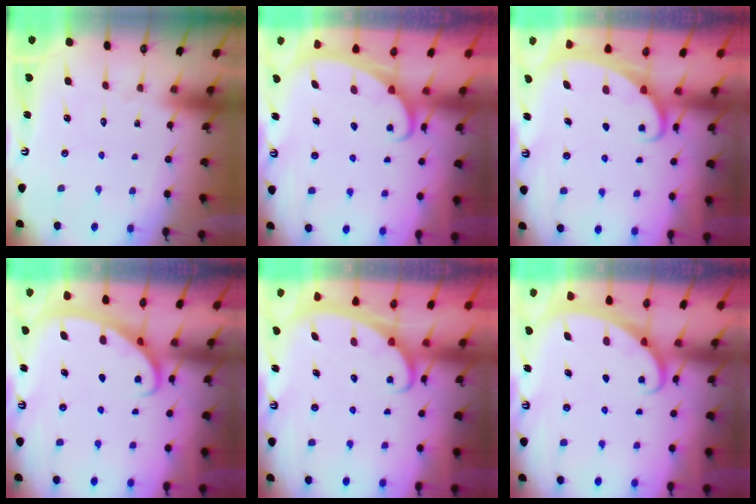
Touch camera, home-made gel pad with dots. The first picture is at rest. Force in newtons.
{"total": 2.4, "press": 2.3, "slide": 0.3}
{"total": 2.4, "press": 2.4, "slide": 0.3}
{"total": 2.6, "press": 2.5, "slide": 0.4}
{"total": 2.3, "press": 2.3, "slide": 0.3}
{"total": 2.2, "press": 2.2, "slide": 0.4}